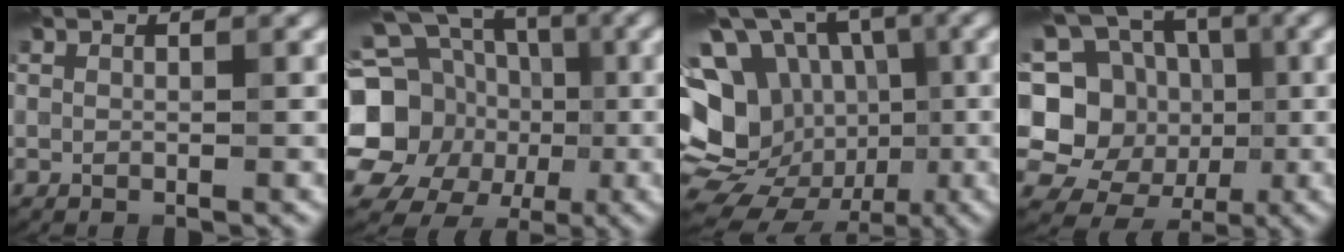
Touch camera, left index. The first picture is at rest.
{"total": 16.9, "force": [-1.4, 15.2, 7.2], "torque": [-0.181, 0.008, -0.048]}
{"total": 17.0, "force": [-2.4, 14.8, 8.1], "torque": [-0.160, 0.028, -0.044]}
{"total": 11.3, "force": [-1.0, 10.5, 4.1], "torque": [-0.098, 0.037, -0.036]}